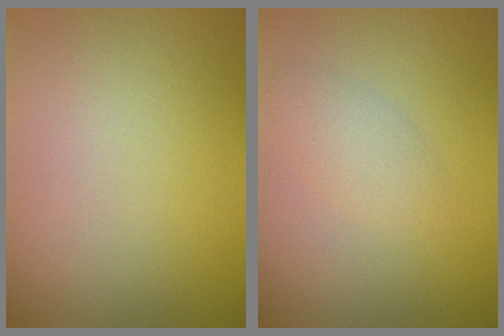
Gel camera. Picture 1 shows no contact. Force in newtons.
{"total": 1.8, "press": 1.8, "slide": 0.1}